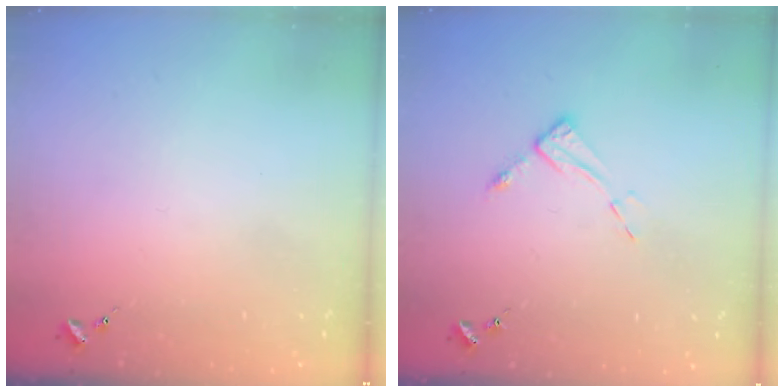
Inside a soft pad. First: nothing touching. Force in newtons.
{"total": 6.5, "press": 6.5, "slide": 0.5}